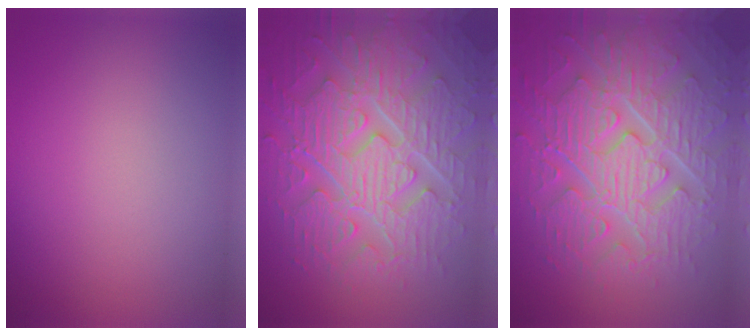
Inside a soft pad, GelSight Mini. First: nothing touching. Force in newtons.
{"total": 9.2, "press": 6.8, "slide": 6.2}
{"total": 9.6, "press": 7.0, "slide": 6.6}